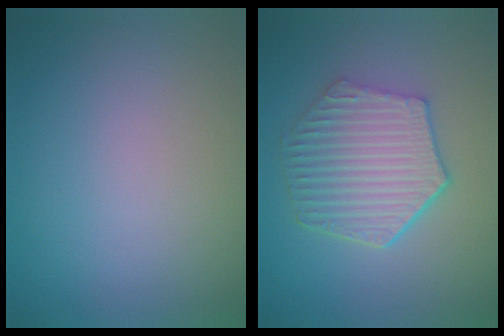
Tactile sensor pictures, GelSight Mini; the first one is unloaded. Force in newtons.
{"total": 6.2, "press": 4.8, "slide": 4.0}